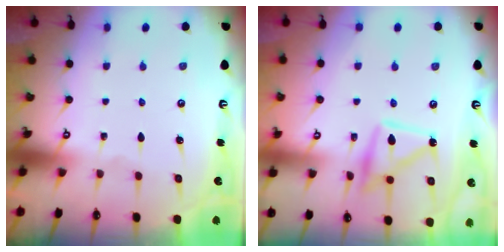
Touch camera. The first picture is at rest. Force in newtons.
{"total": 12.6, "press": 12.6, "slide": 1.1}